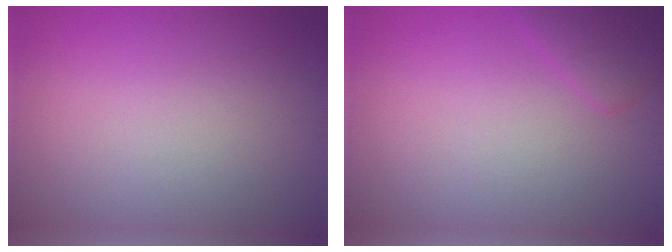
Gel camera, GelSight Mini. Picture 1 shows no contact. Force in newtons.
{"total": 1.9, "press": 1.9, "slide": 0.1}